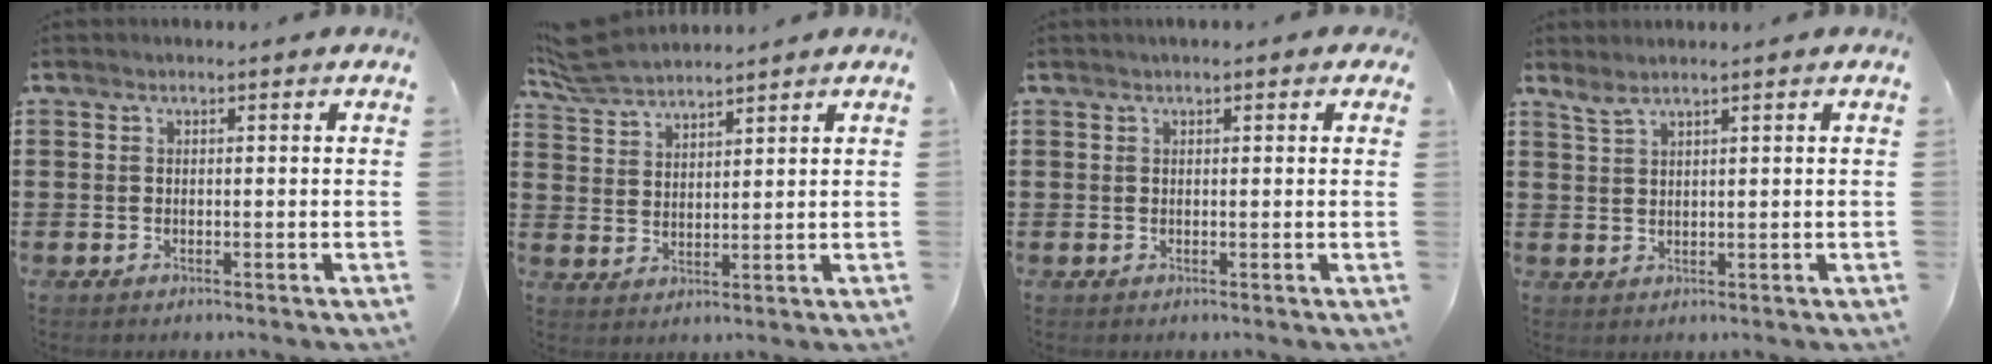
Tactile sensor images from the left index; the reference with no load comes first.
{"total": 5.1, "force": [4.9, 0.6, 1.2], "torque": [-0.042, -0.012, 0.092]}
{"total": 0.6, "force": [0.3, 0.2, 0.5], "torque": [-0.011, 0.004, 0.006]}
{"total": 1.7, "force": [1.5, -0.1, 0.8], "torque": [-0.018, 0.001, 0.028]}